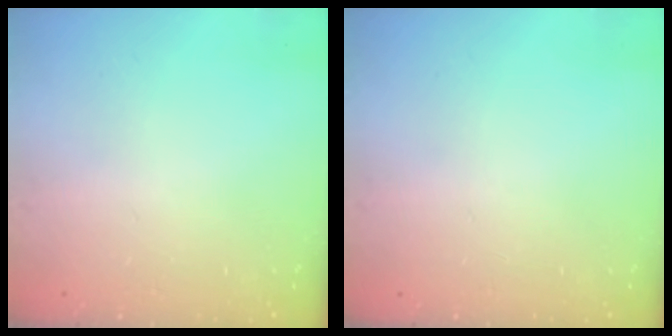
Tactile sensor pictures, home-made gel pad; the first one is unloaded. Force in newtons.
{"total": 0.0}